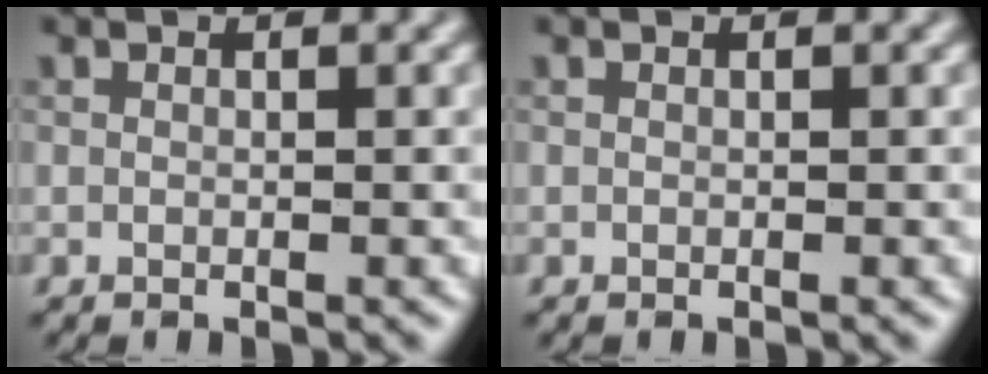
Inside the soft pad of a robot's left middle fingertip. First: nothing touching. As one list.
[{"total": 0.0}]